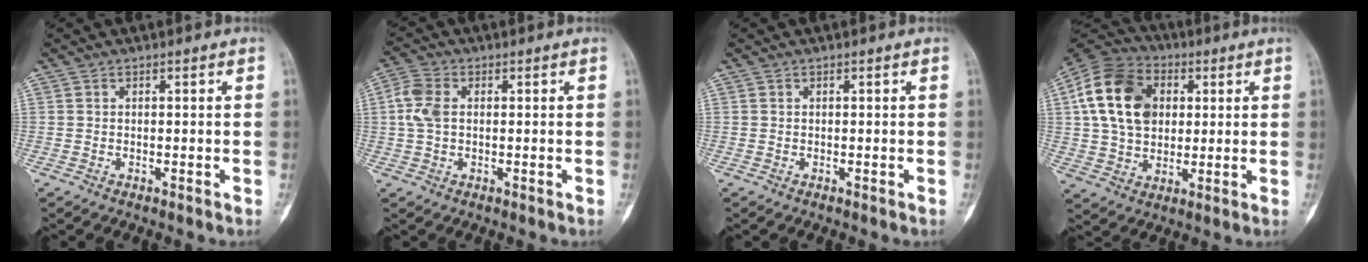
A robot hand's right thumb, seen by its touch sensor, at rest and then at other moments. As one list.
[{"total": 5.3, "force": [0.4, 3.4, 4.0], "torque": [-0.100, 0.010, 0.001]}, {"total": 0.0}, {"total": 16.9, "force": [3.5, 12.3, 11.1], "torque": [-0.187, 0.010, 0.056]}]